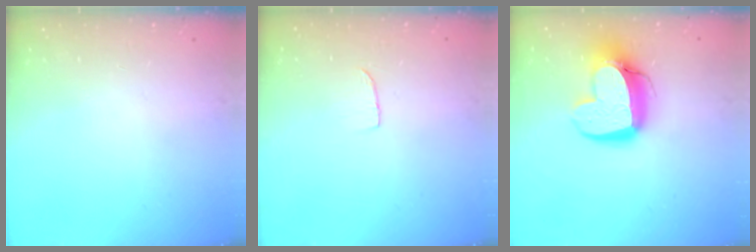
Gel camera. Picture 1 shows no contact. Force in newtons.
{"total": 4.2, "press": 4.2, "slide": 0.4}
{"total": 15.5, "press": 15.5, "slide": 1.2}